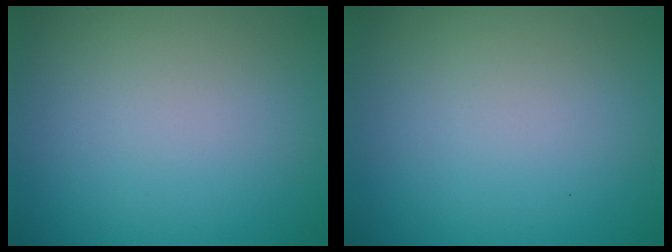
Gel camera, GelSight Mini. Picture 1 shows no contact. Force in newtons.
{"total": 0.0}